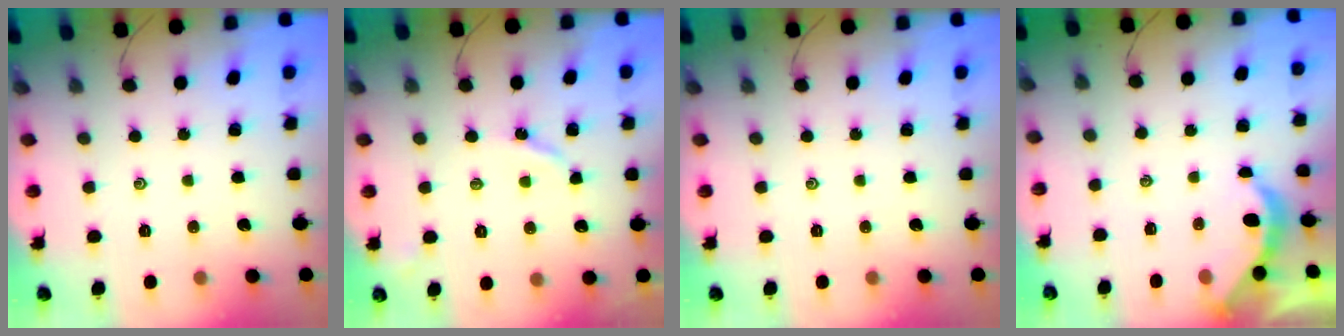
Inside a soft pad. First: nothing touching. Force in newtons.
{"total": 3.8, "press": 3.8, "slide": 0.3}
{"total": 0.0}
{"total": 2.9, "press": 2.9, "slide": 0.2}